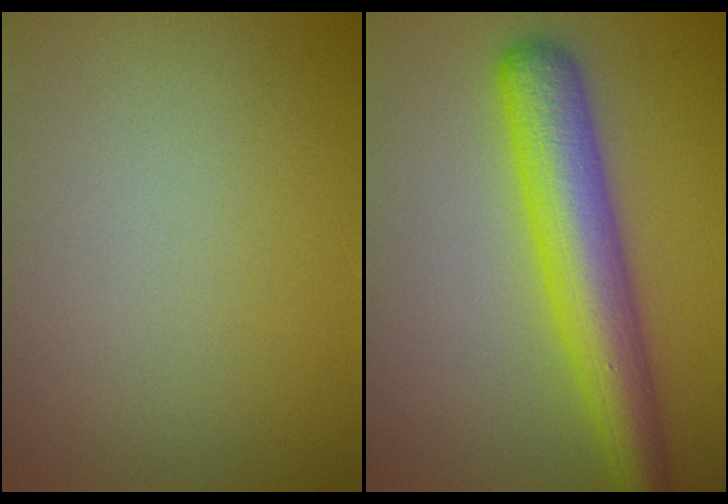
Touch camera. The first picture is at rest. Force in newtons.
{"total": 7.7, "press": 7.7, "slide": 0.3}